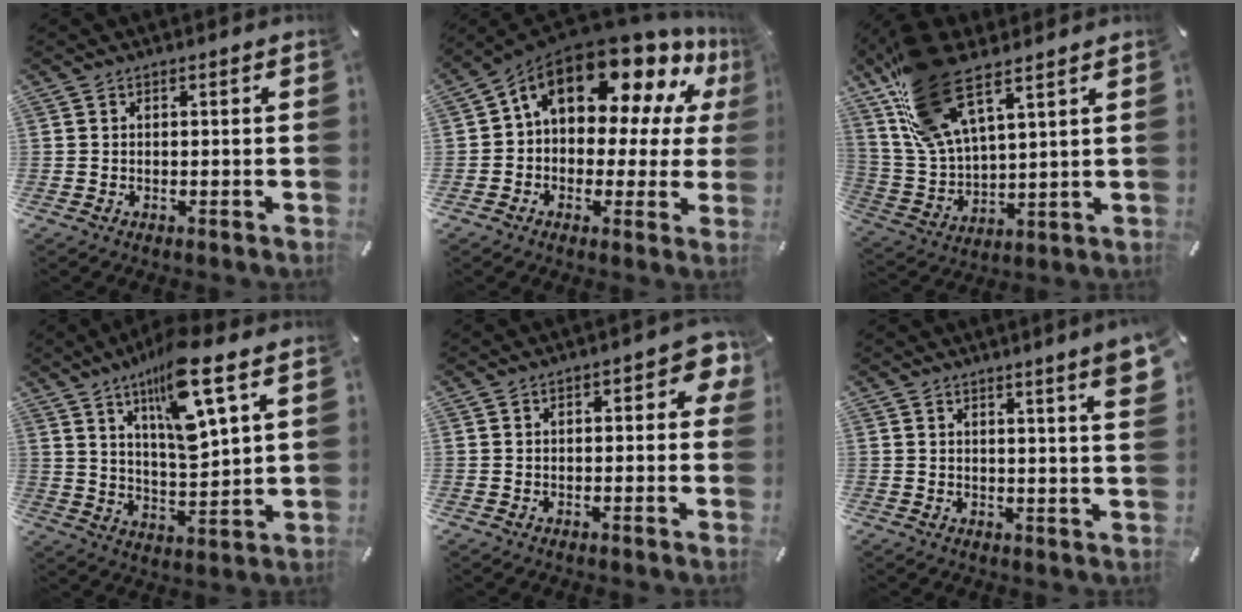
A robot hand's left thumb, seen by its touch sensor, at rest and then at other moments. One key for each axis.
{"total": 18.2, "fx": 10.4, "fy": 10.4, "fz": 10.8, "tx": -0.178, "ty": -0.076, "tz": 0.179}
{"total": 17.6, "fx": 11.6, "fy": 7.0, "fz": 11.2, "tx": -0.264, "ty": -0.053, "tz": 0.208}
{"total": 14.9, "fx": 9.0, "fy": 3.3, "fz": 11.4, "tx": -0.204, "ty": -0.044, "tz": 0.146}
{"total": 5.4, "fx": 1.2, "fy": 2.6, "fz": 4.6, "tx": -0.056, "ty": 0.002, "tz": 0.015}
{"total": 6.3, "fx": 3.7, "fy": -0.1, "fz": 5.1, "tx": -0.079, "ty": -0.021, "tz": 0.058}